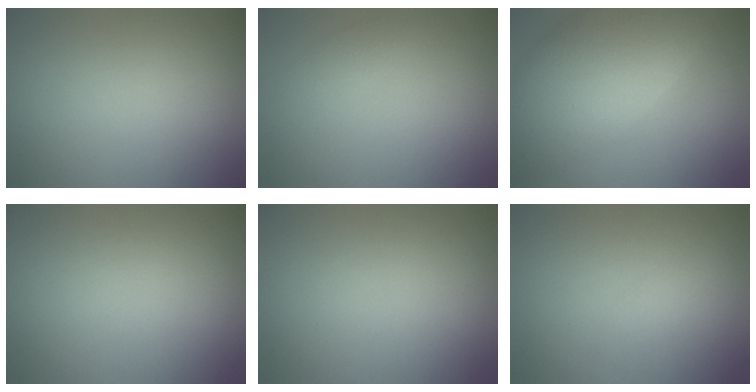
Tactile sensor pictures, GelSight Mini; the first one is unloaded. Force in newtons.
{"total": 0.9, "press": 0.9, "slide": 0.1}
{"total": 10.6, "press": 10.6, "slide": 0.9}
{"total": 0.0}
{"total": 0.0}
{"total": 0.8, "press": 0.8, "slide": 0.0}